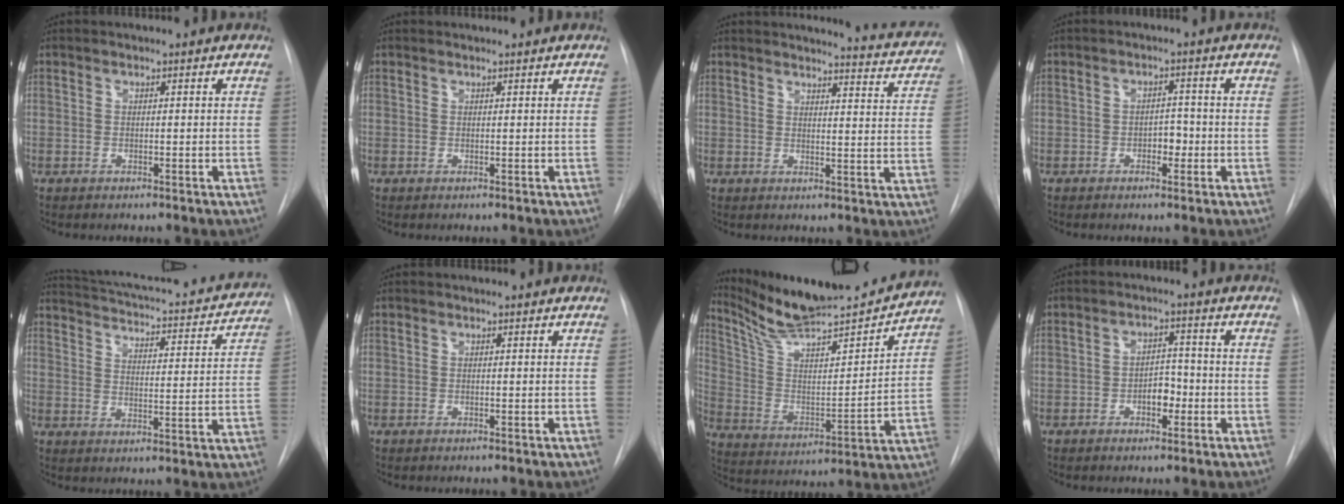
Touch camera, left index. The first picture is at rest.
{"total": 0.5, "force": [0.5, 0.0, -0.1], "torque": [-0.001, 0.006, 0.011]}
{"total": 11.8, "force": [11.6, 1.2, 2.2], "torque": [-0.013, -0.055, 0.111]}
{"total": 2.4, "force": [-0.9, 1.5, 1.8], "torque": [-0.019, 0.007, -0.012]}
{"total": 22.2, "force": [20.4, 4.1, 8.0], "torque": [-0.128, -0.024, 0.256]}
{"total": 0.0}
{"total": 21.7, "force": [20.2, 1.8, 7.7], "torque": [-0.134, -0.030, 0.314]}
{"total": 3.6, "force": [-1.4, 2.0, 2.6], "torque": [-0.034, 0.008, -0.022]}